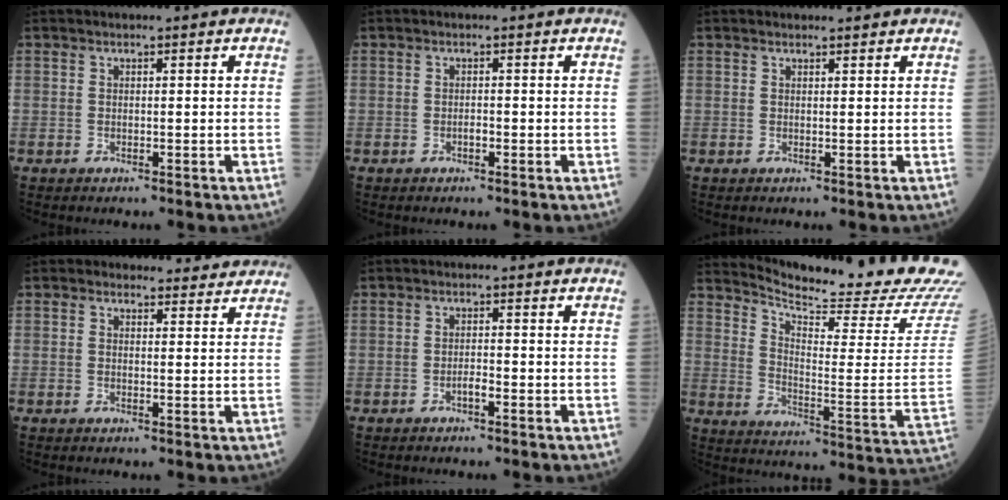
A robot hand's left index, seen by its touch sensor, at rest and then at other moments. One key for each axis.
{"total": 1.4, "fx": -1.3, "fy": 0.1, "fz": 0.2, "tx": -0.005, "ty": -0.005, "tz": -0.022}
{"total": 0.0}
{"total": 3.3, "fx": 2.9, "fy": 1.6, "fz": -0.3, "tx": 0.013, "ty": -0.001, "tz": 0.022}
{"total": 1.9, "fx": -1.7, "fy": 0.1, "fz": 0.7, "tx": -0.012, "ty": -0.004, "tz": -0.029}
{"total": 19.8, "fx": 19.0, "fy": -0.1, "fz": 5.6, "tx": -0.109, "ty": -0.121, "tz": 0.241}